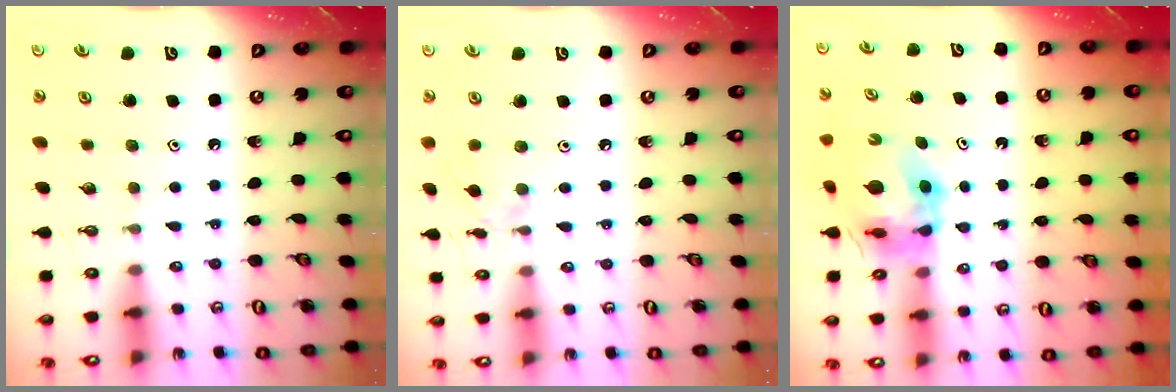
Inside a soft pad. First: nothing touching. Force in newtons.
{"total": 4.2, "press": 4.2, "slide": 0.5}
{"total": 8.7, "press": 8.7, "slide": 0.9}